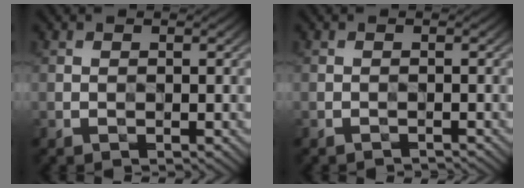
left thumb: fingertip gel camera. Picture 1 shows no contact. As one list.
[{"total": 1.1, "force": [-0.8, -0.5, -0.4], "torque": [0.008, 0.007, -0.012]}]